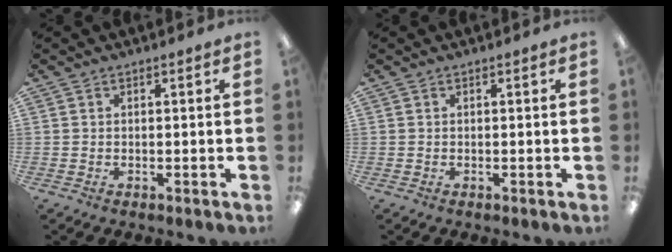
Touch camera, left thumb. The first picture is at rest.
{"total": 0.0}